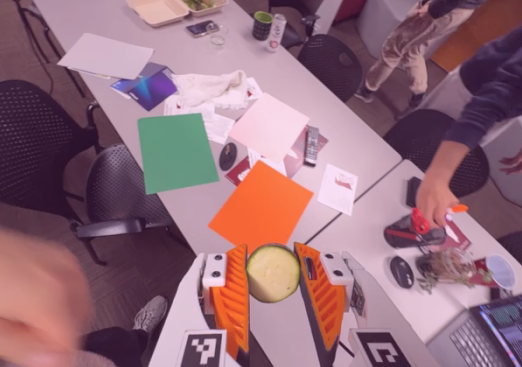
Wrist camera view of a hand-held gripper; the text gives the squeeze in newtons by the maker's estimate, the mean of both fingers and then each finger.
{"total": 12.7, "left": 13.3, "right": 12.2}